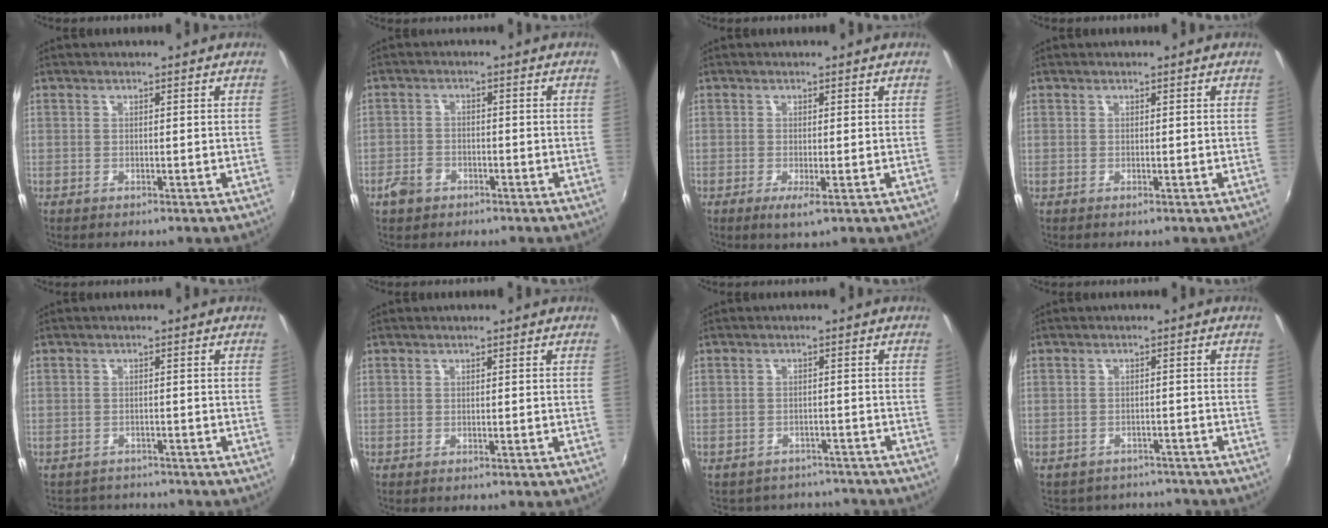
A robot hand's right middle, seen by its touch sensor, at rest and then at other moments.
{"total": 4.2, "force": [-2.7, 2.8, 1.6], "torque": [-0.044, 0.003, -0.045]}
{"total": 2.2, "force": [-0.8, 0.1, 2.0], "torque": [-0.041, -0.013, -0.013]}
{"total": 0.0}
{"total": 4.8, "force": [-4.4, 2.0, 0.4], "torque": [-0.018, -0.001, -0.069]}
{"total": 0.0}
{"total": 8.4, "force": [-7.2, 4.1, 1.3], "torque": [-0.031, 0.020, -0.088]}
{"total": 7.4, "force": [-6.4, 3.7, 1.1], "torque": [-0.029, 0.015, -0.083]}